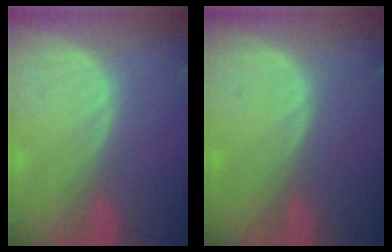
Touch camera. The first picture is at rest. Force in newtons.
{"total": 0.0}